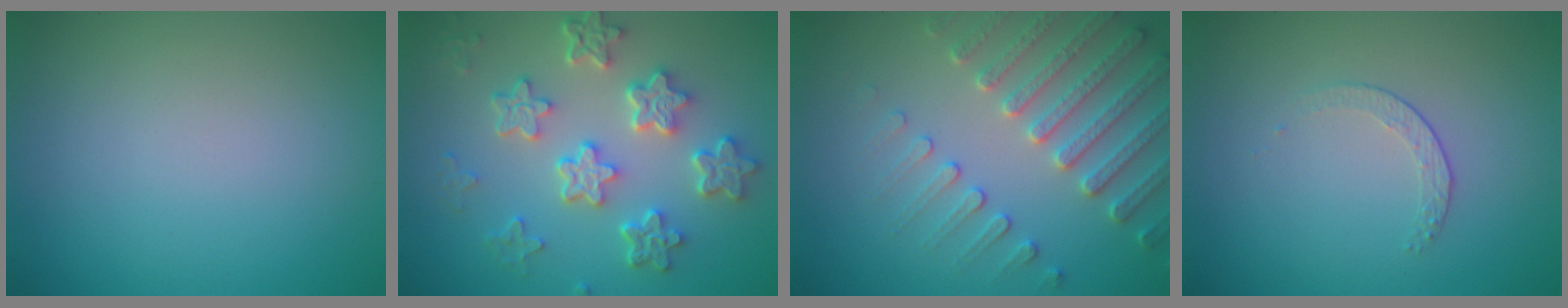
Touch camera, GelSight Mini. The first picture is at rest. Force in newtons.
{"total": 6.2, "press": 4.9, "slide": 3.9}
{"total": 4.5, "press": 4.4, "slide": 0.8}
{"total": 1.4, "press": 0.7, "slide": 1.2}